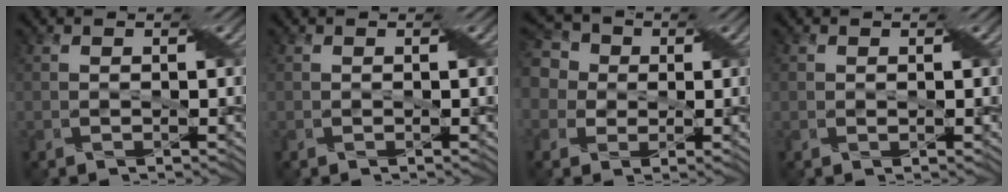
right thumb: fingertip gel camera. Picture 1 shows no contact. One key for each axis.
{"total": 0.0}
{"total": 8.0, "fx": 1.8, "fy": 6.8, "fz": 3.7, "tx": -0.121, "ty": 0.037, "tz": 0.005}
{"total": 0.8, "fx": 0.2, "fy": 0.6, "fz": 0.4, "tx": -0.010, "ty": -0.002, "tz": 0.005}